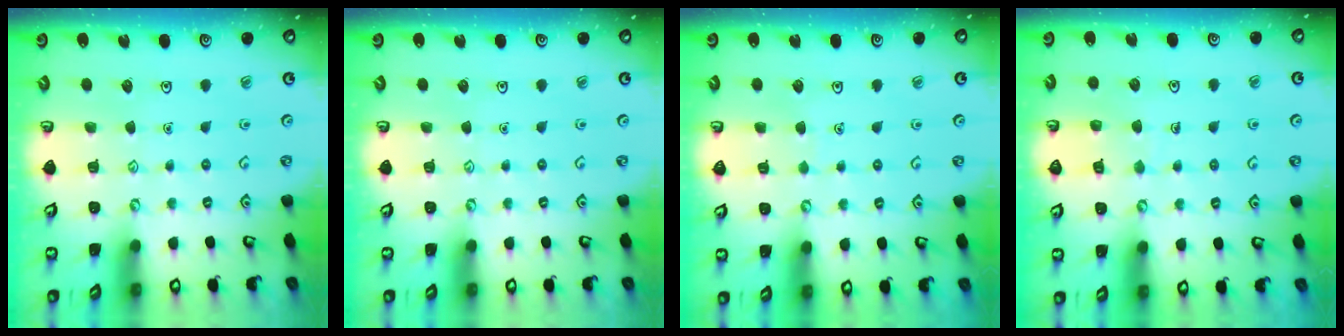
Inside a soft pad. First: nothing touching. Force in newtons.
{"total": 0.0}
{"total": 1.4, "press": 1.4, "slide": 0.1}
{"total": 5.2, "press": 5.2, "slide": 0.4}